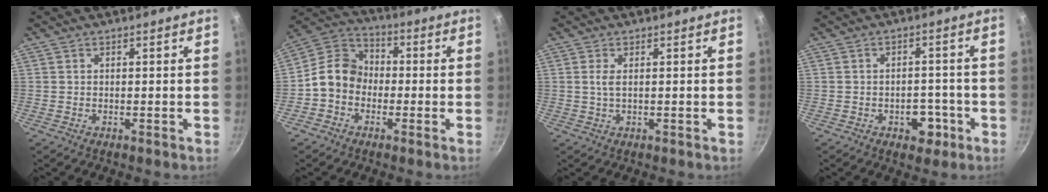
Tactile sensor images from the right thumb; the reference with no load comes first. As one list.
[{"total": 9.4, "force": [-1.9, 7.9, 4.8], "torque": [-0.055, 0.038, -0.061]}, {"total": 1.8, "force": [0.3, 0.7, 1.7], "torque": [-0.037, -0.001, 0.008]}, {"total": 5.5, "force": [-2.3, 3.8, 3.3], "torque": [-0.018, 0.016, -0.024]}]